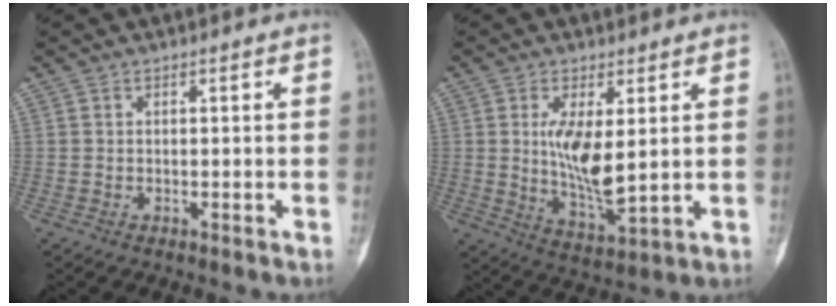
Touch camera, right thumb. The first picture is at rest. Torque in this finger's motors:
{"motor_torque": [0.45, 2.45, 0.54, -0.37, 0.33]}